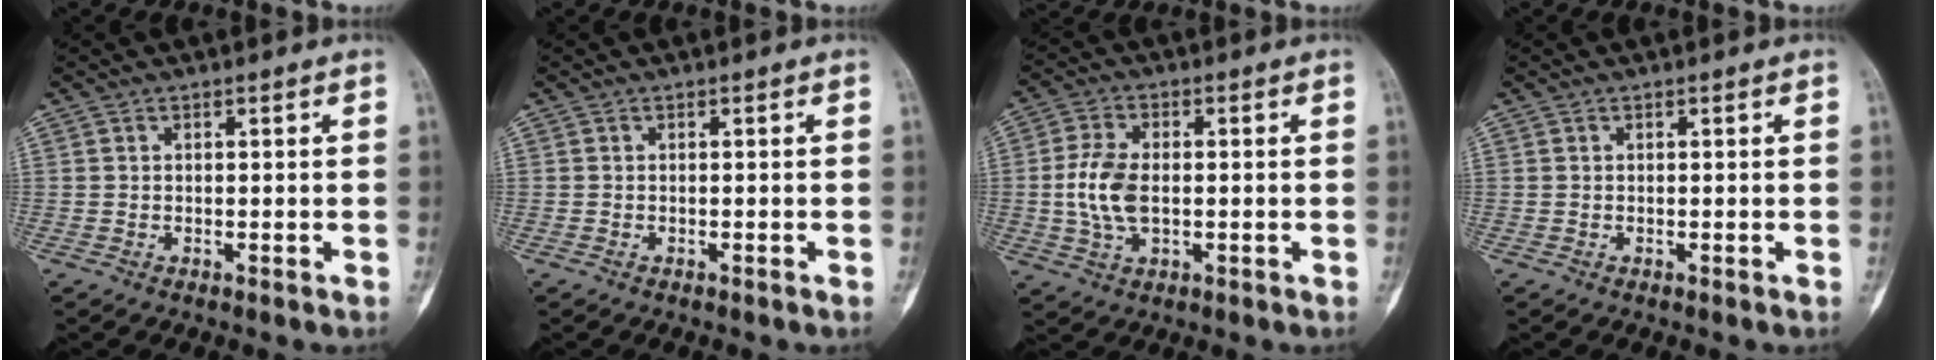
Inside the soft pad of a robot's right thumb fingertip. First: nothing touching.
{"total": 0.0}
{"total": 8.2, "force": [-0.4, 4.9, 6.6], "torque": [-0.135, 0.007, -0.008]}
{"total": 0.0}